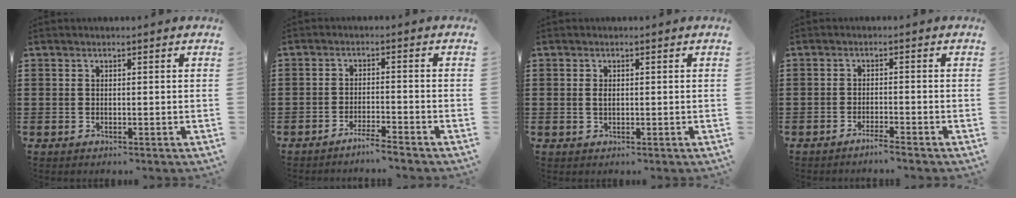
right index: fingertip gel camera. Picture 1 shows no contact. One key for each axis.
{"total": 2.9, "fx": -2.7, "fy": -0.5, "fz": 0.9, "tx": -0.016, "ty": -0.001, "tz": -0.053}
{"total": 1.1, "fx": 0.1, "fy": 0.6, "fz": 0.9, "tx": -0.019, "ty": 0.003, "tz": 0.001}
{"total": 1.8, "fx": -1.7, "fy": -0.3, "fz": 0.7, "tx": -0.012, "ty": -0.001, "tz": -0.031}